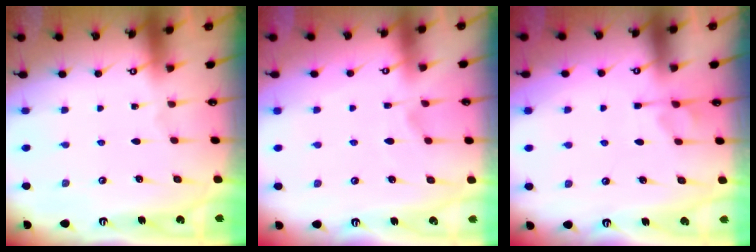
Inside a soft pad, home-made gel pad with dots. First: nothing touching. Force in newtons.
{"total": 2.8, "press": 2.6, "slide": 1.2}
{"total": 0.9, "press": 0.1, "slide": 0.9}